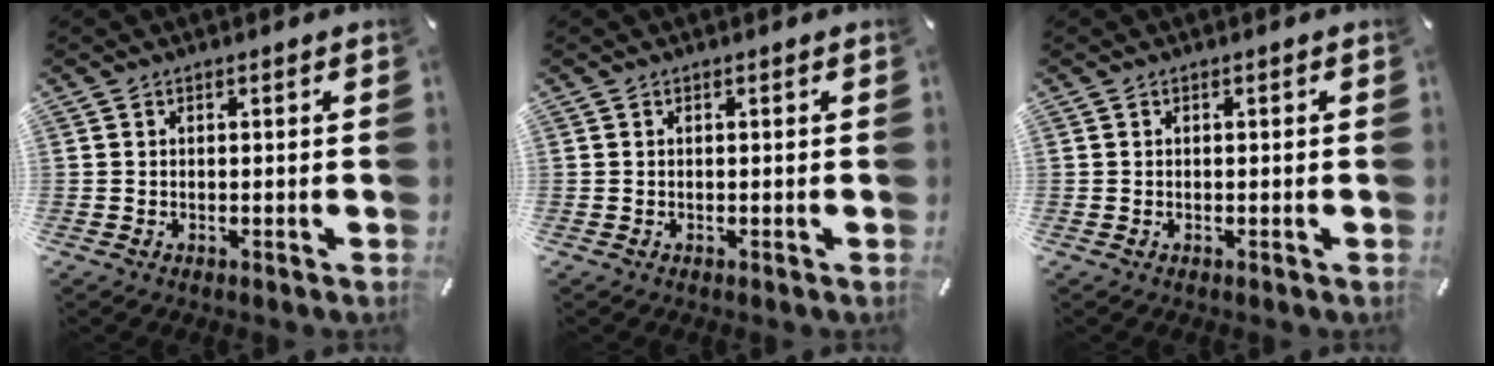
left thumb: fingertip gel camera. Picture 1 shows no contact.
{"total": 0.0}
{"total": 0.0}